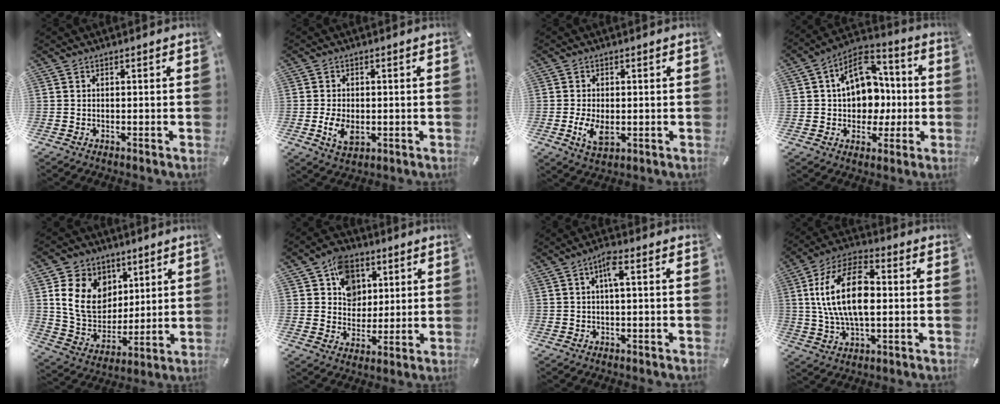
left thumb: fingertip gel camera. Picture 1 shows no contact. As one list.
[{"total": 5.9, "force": [-0.9, 4.0, 4.3], "torque": [-0.092, -0.004, -0.019]}, {"total": 5.6, "force": [-0.8, 3.5, 4.4], "torque": [-0.093, -0.006, -0.018]}, {"total": 13.4, "force": [1.7, 11.1, 7.3], "torque": [-0.111, -0.005, 0.037]}, {"total": 15.0, "force": [4.6, 12.6, 6.7], "torque": [-0.141, -0.009, 0.092]}, {"total": 10.1, "force": [4.2, 8.6, 3.3], "torque": [-0.058, -0.007, 0.080]}, {"total": 4.2, "force": [0.7, 0.9, 4.1], "torque": [-0.082, 0.009, 0.008]}, {"total": 16.8, "force": [1.4, 9.1, 14.0], "torque": [-0.287, 0.006, 0.022]}]